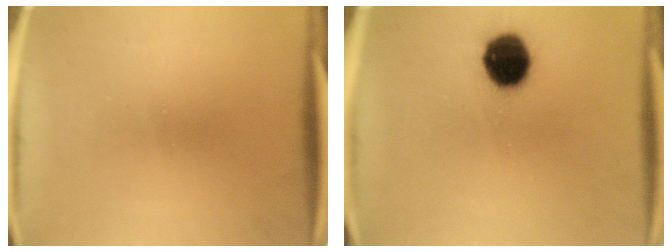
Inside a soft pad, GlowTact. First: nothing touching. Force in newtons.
{"total": 12.2}